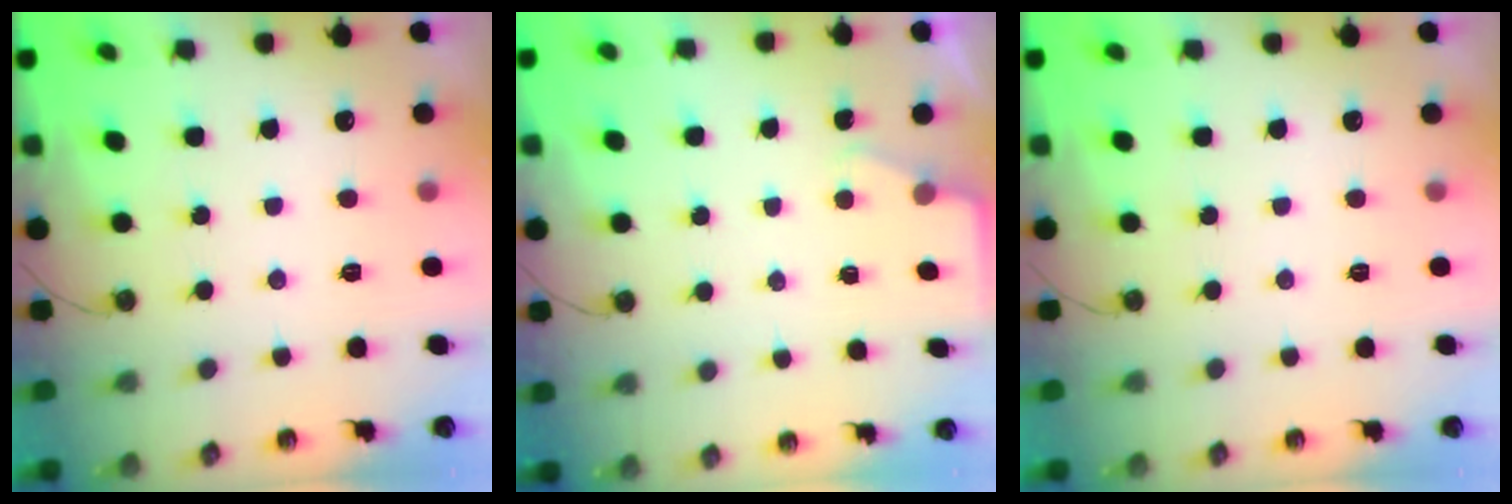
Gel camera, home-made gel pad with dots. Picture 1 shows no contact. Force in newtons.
{"total": 2.1, "press": 2.1, "slide": 0.3}
{"total": 0.0}